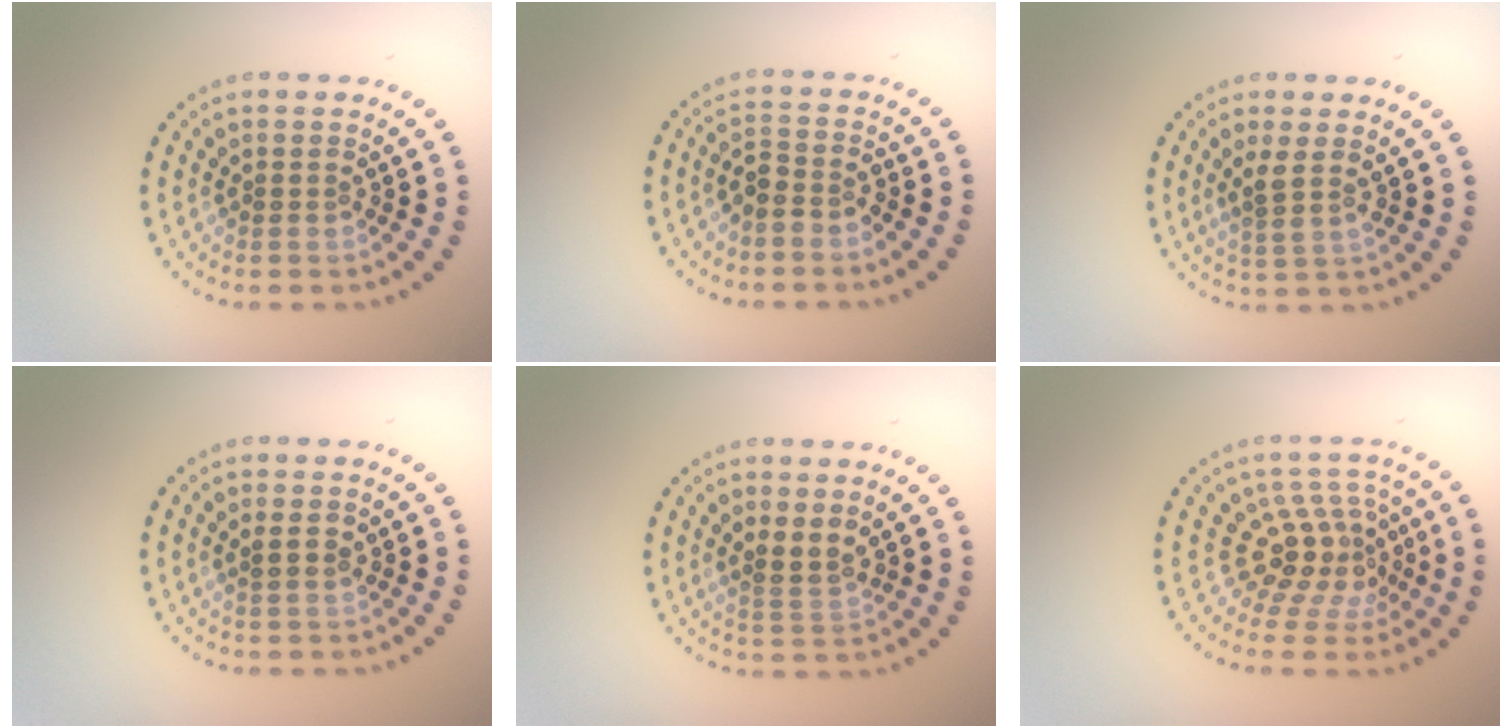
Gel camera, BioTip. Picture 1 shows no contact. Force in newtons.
{"total": 1.9, "press": 1.6, "slide": 1.0}
{"total": 1.9, "press": 1.5, "slide": 1.2}
{"total": 1.1, "press": 0.9, "slide": 0.7}
{"total": 1.8, "press": 1.5, "slide": 1.0}
{"total": 4.1, "press": 3.1, "slide": 2.6}